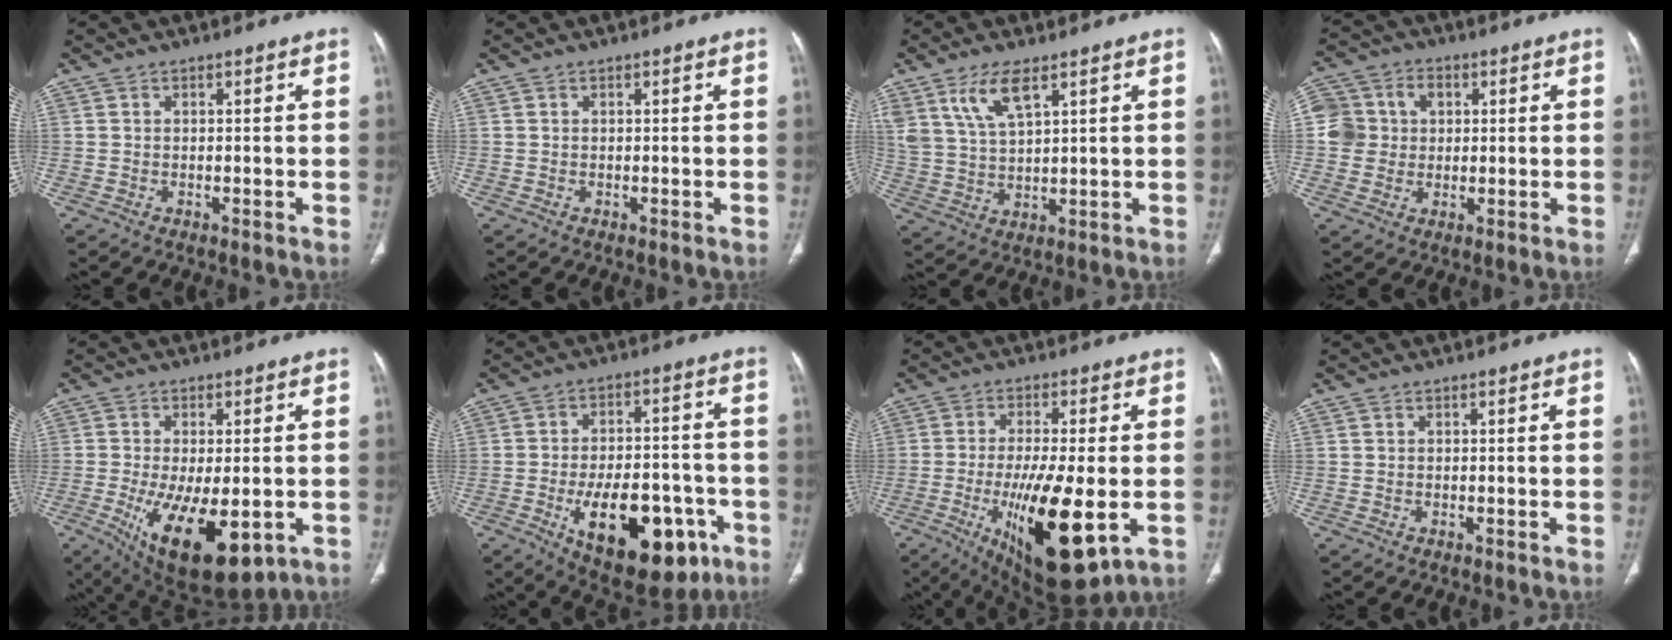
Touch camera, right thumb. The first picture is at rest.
{"total": 0.0}
{"total": 8.4, "force": [4.9, 3.1, 6.1], "torque": [-0.123, -0.019, 0.108]}
{"total": 8.9, "force": [1.4, 8.2, 3.2], "torque": [-0.043, 0.014, 0.022]}
{"total": 16.4, "force": [-5.3, 7.1, 13.8], "torque": [-0.234, -0.019, -0.058]}
{"total": 20.3, "force": [-7.9, 10.4, 15.6], "torque": [-0.208, 0.029, -0.096]}
{"total": 18.3, "force": [-4.8, 5.8, 16.7], "torque": [-0.290, -0.020, -0.060]}
{"total": 0.0}